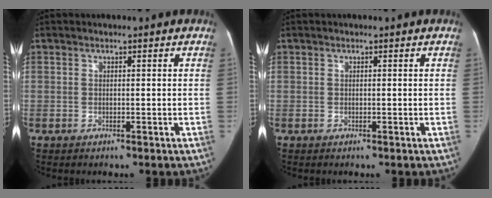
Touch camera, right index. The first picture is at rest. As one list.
[{"total": 0.0}]